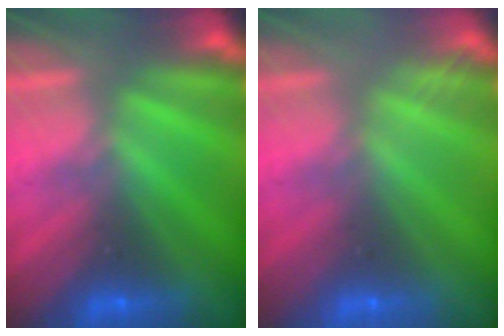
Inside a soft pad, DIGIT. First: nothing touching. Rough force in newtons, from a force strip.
{"total": 2.1}